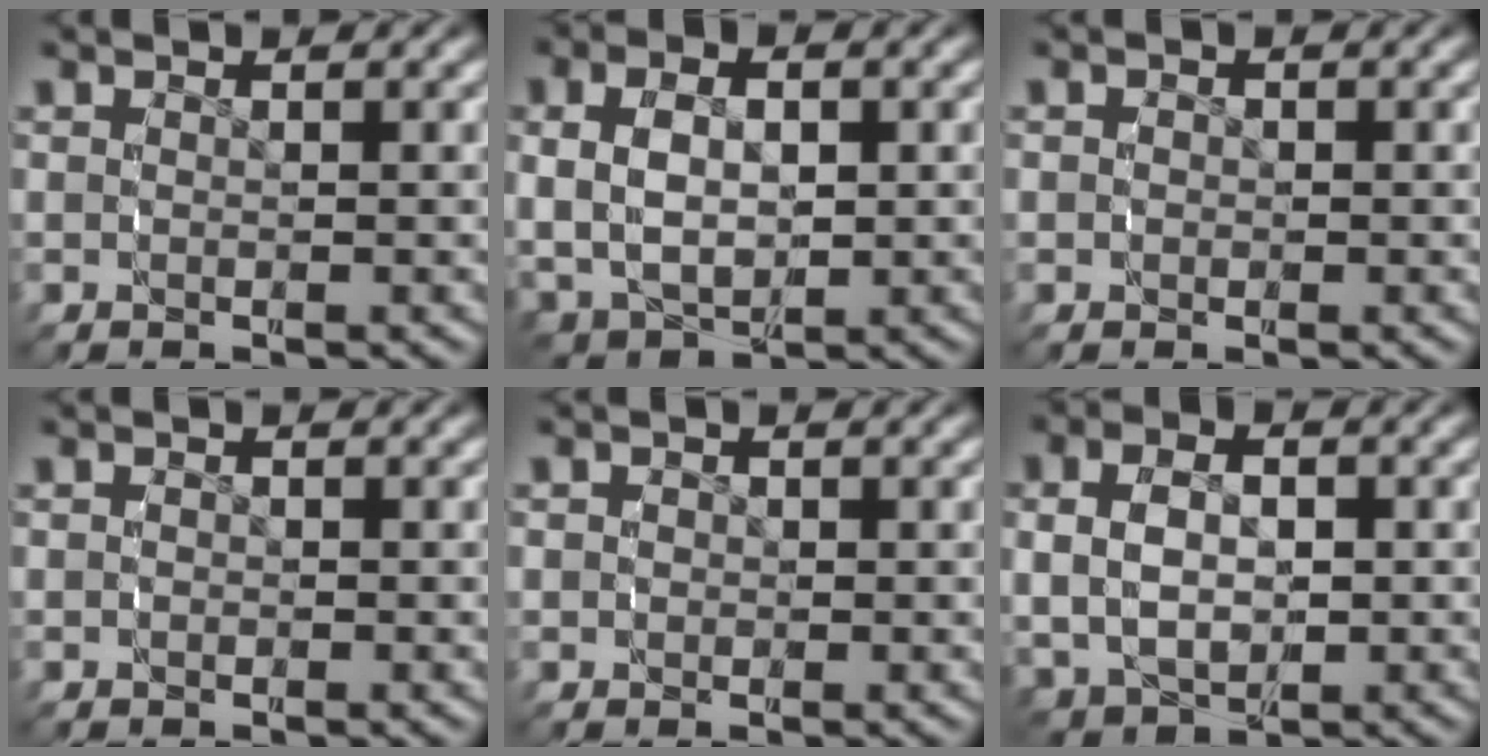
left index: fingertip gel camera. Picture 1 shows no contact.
{"total": 6.8, "force": [0.5, 5.3, 4.1], "torque": [-0.098, -0.013, 0.020]}
{"total": 1.0, "force": [0.0, 1.0, 0.2], "torque": [-0.010, 0.001, -0.001]}
{"total": 0.5, "force": [-0.2, 0.5, 0.0], "torque": [-0.006, 0.001, -0.004]}
{"total": 1.6, "force": [0.2, 1.6, 0.4], "torque": [-0.012, 0.002, 0.001]}
{"total": 5.6, "force": [0.2, 4.3, 3.5], "torque": [-0.081, -0.011, 0.016]}